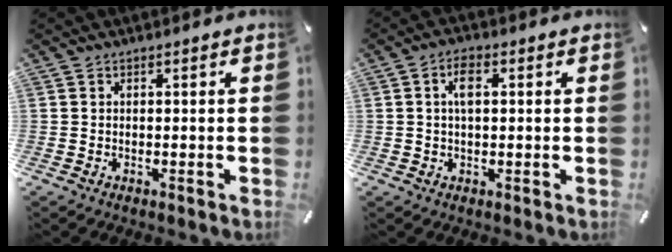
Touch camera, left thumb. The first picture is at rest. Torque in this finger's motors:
{"motor_torque": [-0.03, 0.12, 0.21, 0.19, 0.02]}